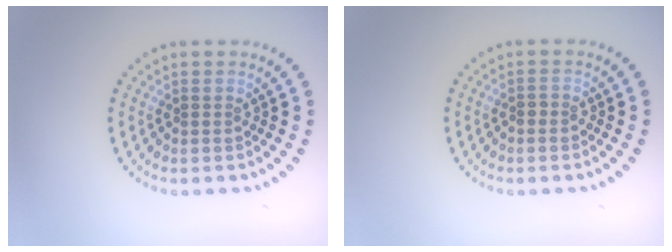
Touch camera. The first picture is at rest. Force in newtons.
{"total": 0.7, "press": 0.3, "slide": 0.6}